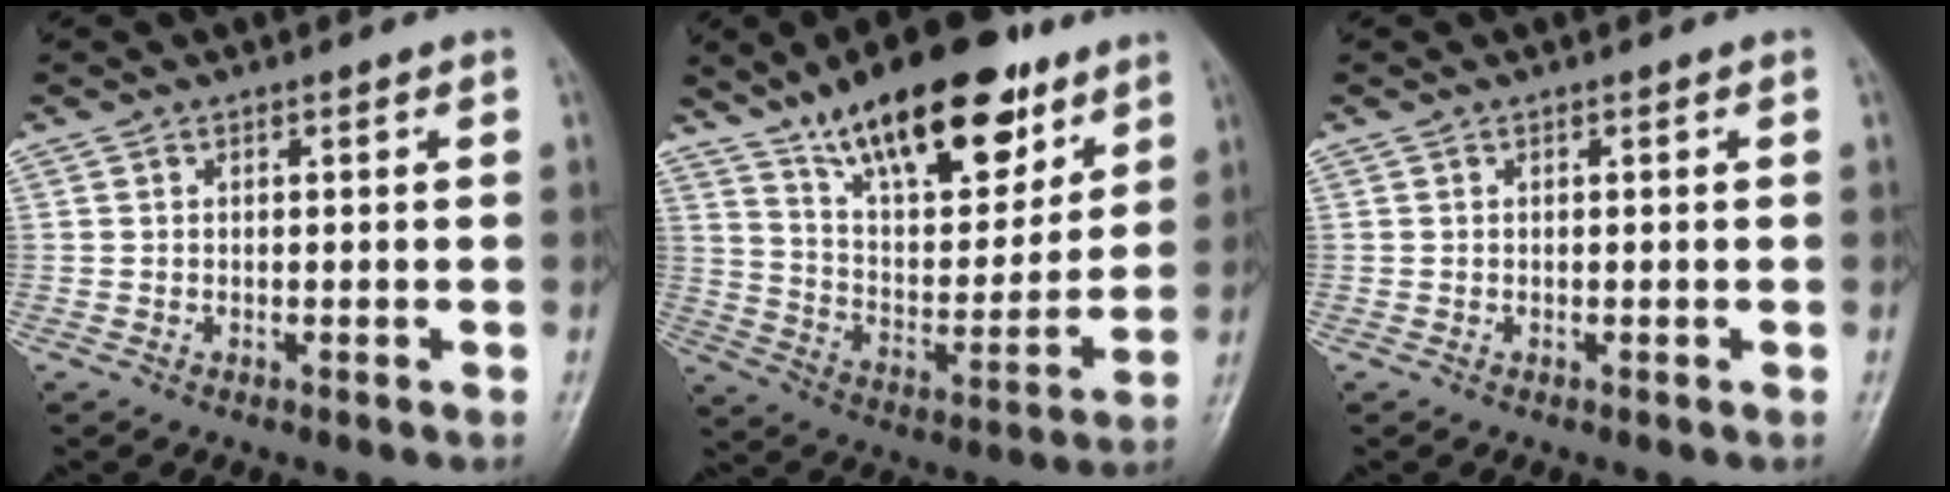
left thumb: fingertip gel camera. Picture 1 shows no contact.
{"total": 23.5, "force": [15.4, 9.5, 15.1], "torque": [-0.193, -0.058, 0.259]}
{"total": 0.0}